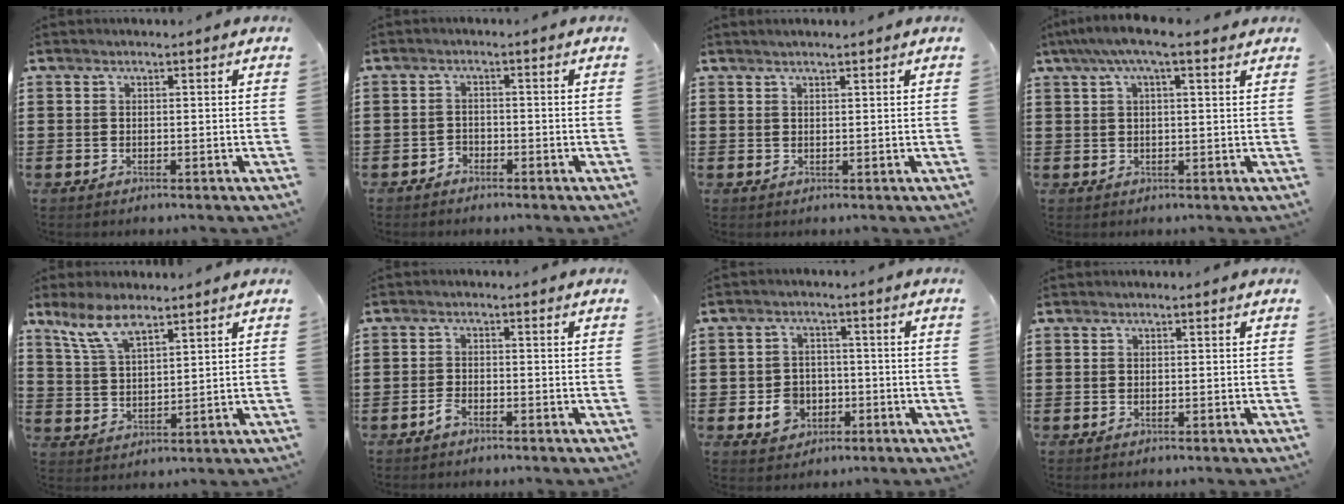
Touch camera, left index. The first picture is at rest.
{"total": 1.7, "force": [-1.6, 0.6, -0.1], "torque": [-0.006, 0.002, -0.036]}
{"total": 0.9, "force": [0.9, 0.0, 0.4], "torque": [-0.007, 0.001, 0.016]}
{"total": 5.1, "force": [3.1, 0.9, 4.0], "torque": [-0.084, 0.004, 0.053]}
{"total": 7.1, "force": [5.2, 2.2, 4.3], "torque": [-0.098, -0.004, 0.096]}
{"total": 1.8, "force": [-1.4, 0.6, 1.0], "torque": [-0.029, 0.000, -0.031]}
{"total": 4.9, "force": [-1.6, 4.2, 2.0], "torque": [-0.035, 0.006, -0.029]}
{"total": 0.0}